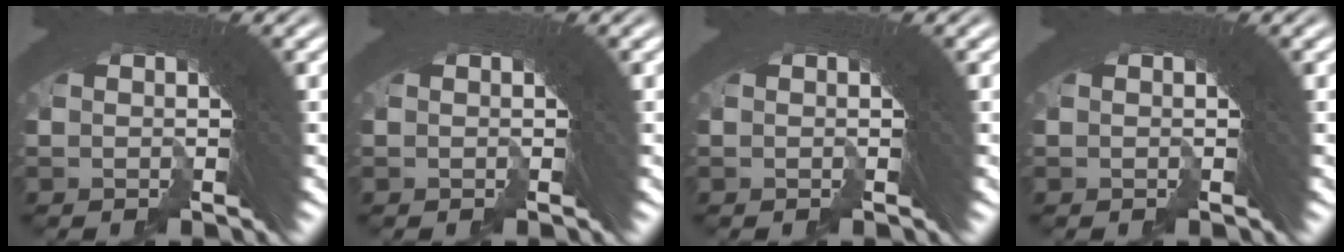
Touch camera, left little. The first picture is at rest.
{"total": 0.0}
{"total": 0.0}
{"total": 0.0}